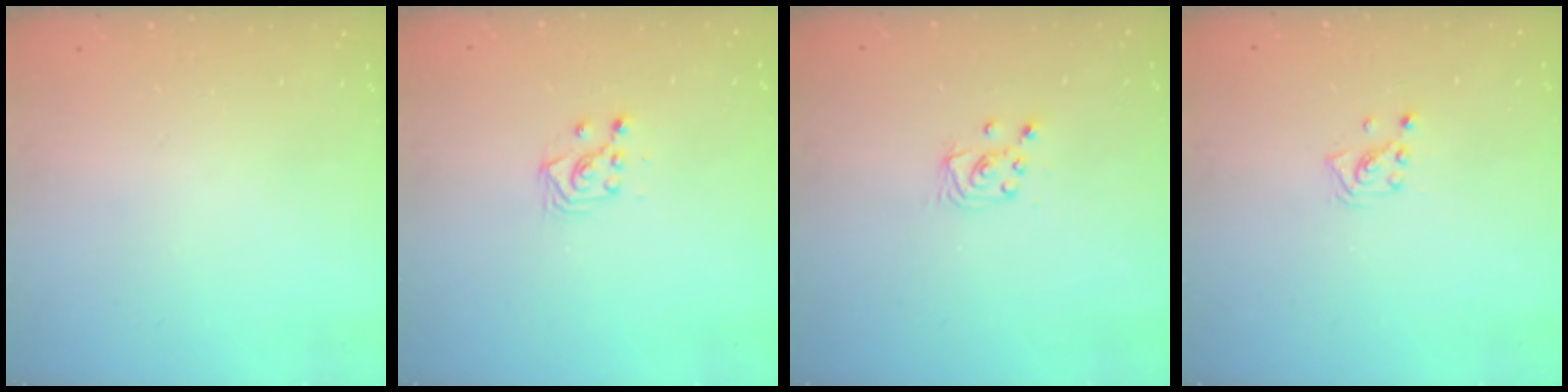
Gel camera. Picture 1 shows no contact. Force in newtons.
{"total": 3.3, "press": 3.2, "slide": 0.8}
{"total": 3.4, "press": 3.4, "slide": 0.3}
{"total": 1.4, "press": 1.4, "slide": 0.1}